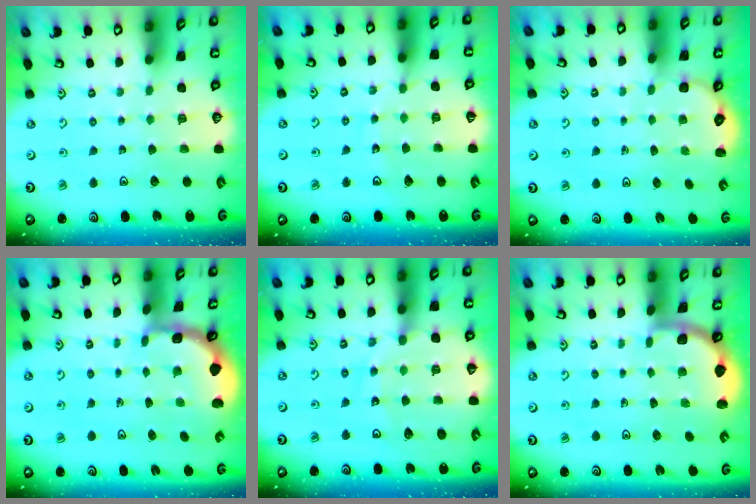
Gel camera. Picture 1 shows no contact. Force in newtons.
{"total": 7.3, "press": 7.3, "slide": 0.9}
{"total": 1.5, "press": 1.2, "slide": 0.9}
{"total": 1.8, "press": 1.8, "slide": 0.2}
{"total": 12.9, "press": 12.8, "slide": 1.6}
{"total": 1.9, "press": 1.9, "slide": 0.0}